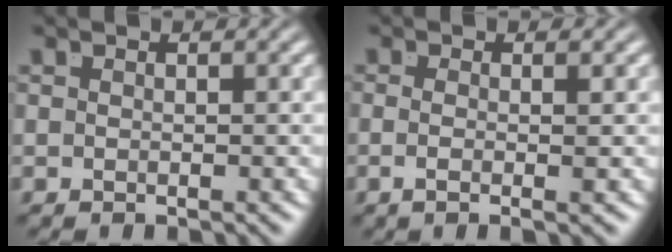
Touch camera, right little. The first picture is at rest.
{"total": 2.3, "force": [-0.8, -0.9, 2.0], "torque": [-0.036, -0.012, -0.006]}